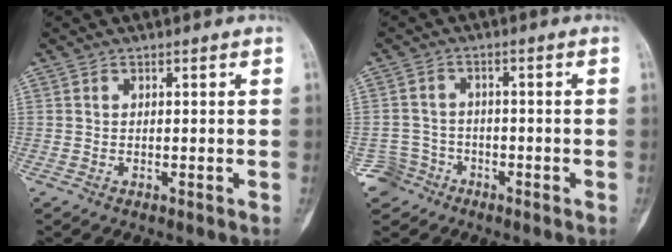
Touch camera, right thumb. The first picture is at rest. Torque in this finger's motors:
{"motor_torque": [-0.34, -0.33, -0.23, -0.35, -0.10]}